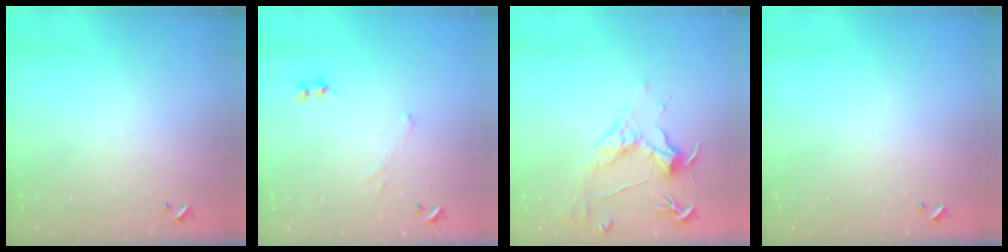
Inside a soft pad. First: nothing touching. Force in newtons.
{"total": 0.7, "press": 0.7, "slide": 0.3}
{"total": 1.5, "press": 1.3, "slide": 0.8}
{"total": 0.0}